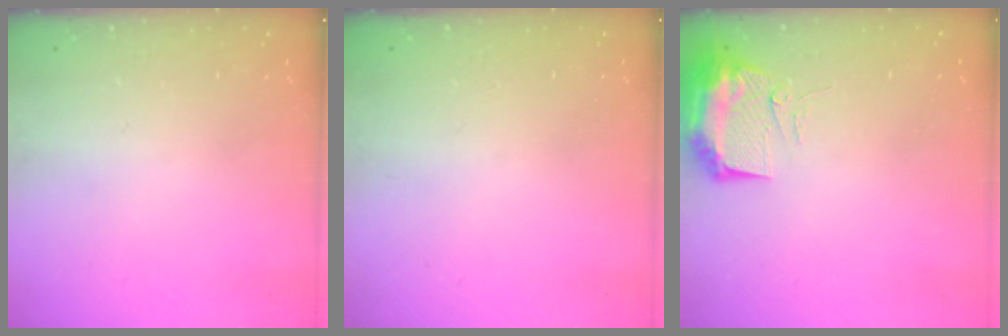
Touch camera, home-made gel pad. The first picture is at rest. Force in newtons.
{"total": 0.0}
{"total": 10.2, "press": 10.2, "slide": 1.2}